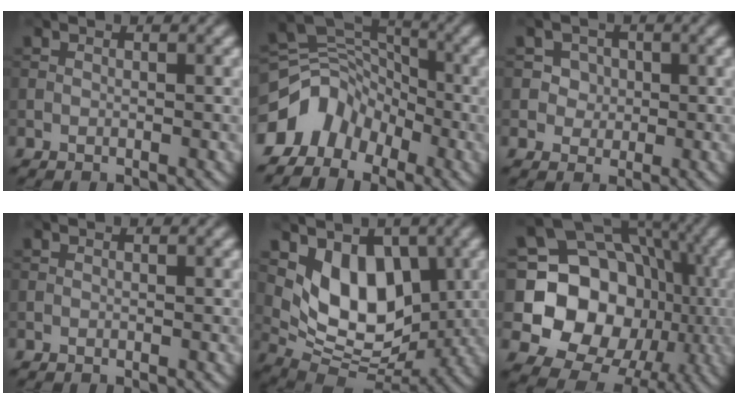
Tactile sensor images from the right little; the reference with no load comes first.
{"total": 5.6, "force": [-3.7, 3.8, 1.7], "torque": [-0.024, 0.004, -0.077]}
{"total": 3.4, "force": [1.2, 2.9, 1.4], "torque": [-0.036, -0.004, 0.021]}
{"total": 0.0}
{"total": 7.2, "force": [1.5, 4.7, 5.2], "torque": [-0.090, -0.022, 0.015]}
{"total": 14.2, "force": [-1.8, 11.9, 7.4], "torque": [-0.107, -0.012, -0.057]}